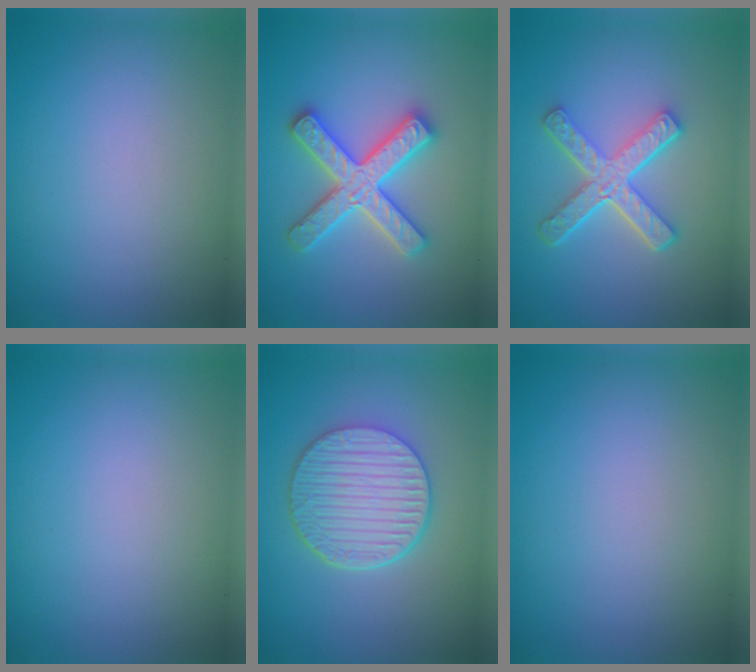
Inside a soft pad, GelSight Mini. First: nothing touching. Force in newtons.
{"total": 4.9, "press": 4.9, "slide": 0.8}
{"total": 5.3, "press": 3.7, "slide": 3.8}
{"total": 0.0}
{"total": 6.0, "press": 4.5, "slide": 4.0}
{"total": 0.0}